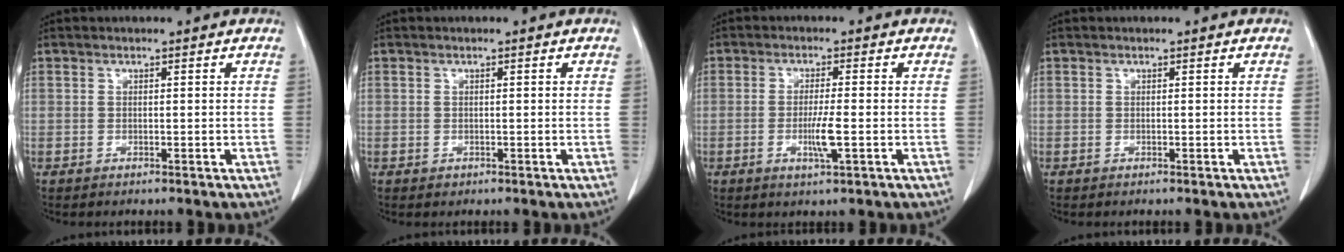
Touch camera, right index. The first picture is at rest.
{"total": 0.5, "force": [-0.1, 0.5, 0.1], "torque": [0.000, 0.003, -0.001]}
{"total": 4.3, "force": [-1.2, 0.1, 4.1], "torque": [-0.081, -0.008, -0.021]}
{"total": 0.0}